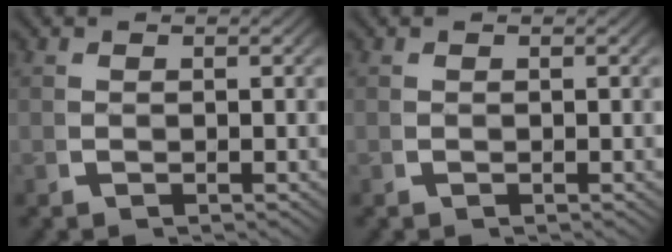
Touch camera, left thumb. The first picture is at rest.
{"total": 0.0}